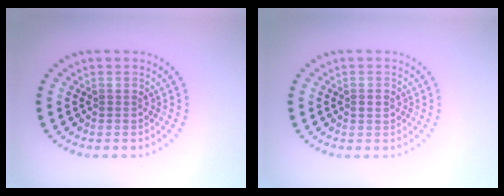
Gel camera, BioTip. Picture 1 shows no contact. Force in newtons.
{"total": 0.9, "press": 0.9, "slide": 0.1}